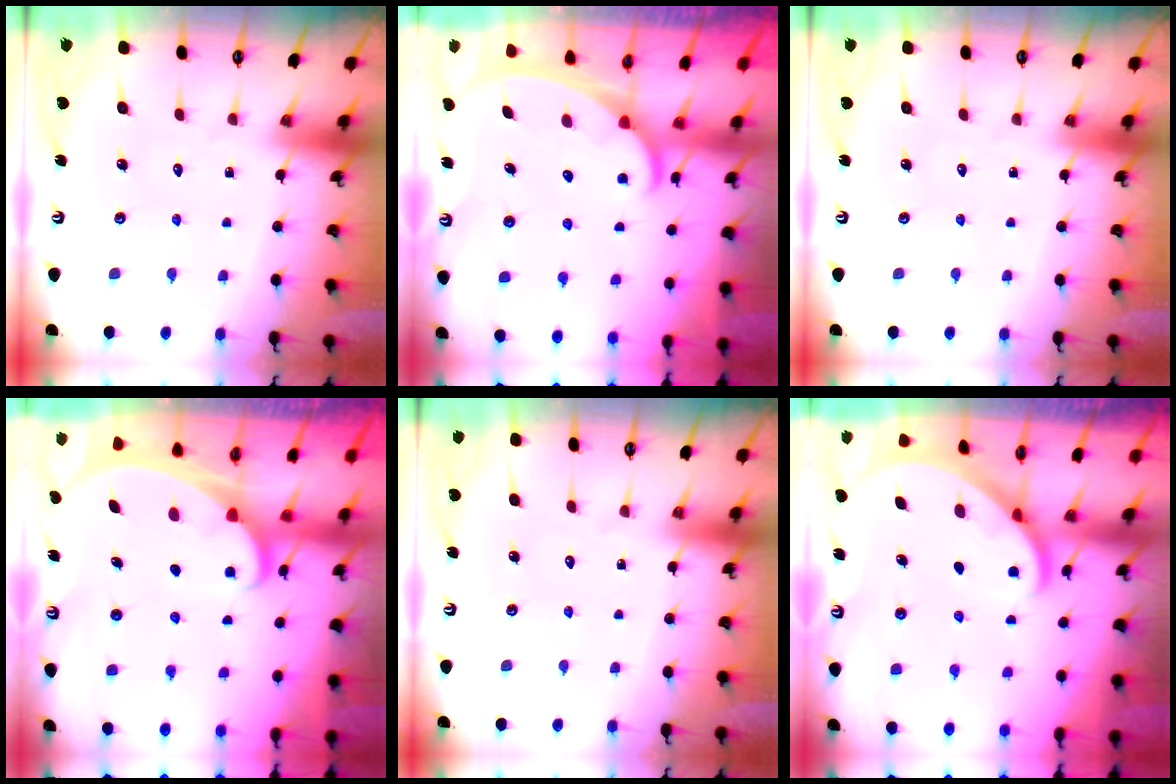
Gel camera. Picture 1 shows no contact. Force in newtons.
{"total": 2.4, "press": 2.4, "slide": 0.4}
{"total": 0.0}
{"total": 2.3, "press": 2.3, "slide": 0.3}
{"total": 0.0}
{"total": 2.7, "press": 2.7, "slide": 0.2}